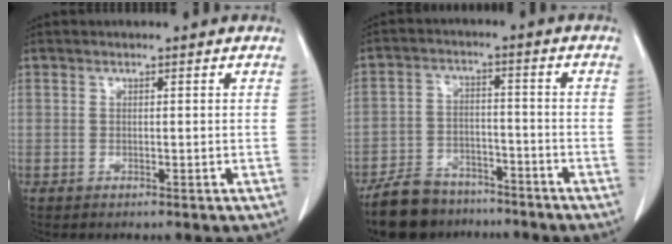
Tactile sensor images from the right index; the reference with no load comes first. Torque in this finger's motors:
{"motor_torque": [-1.57, -0.57, -1.05, -0.21]}